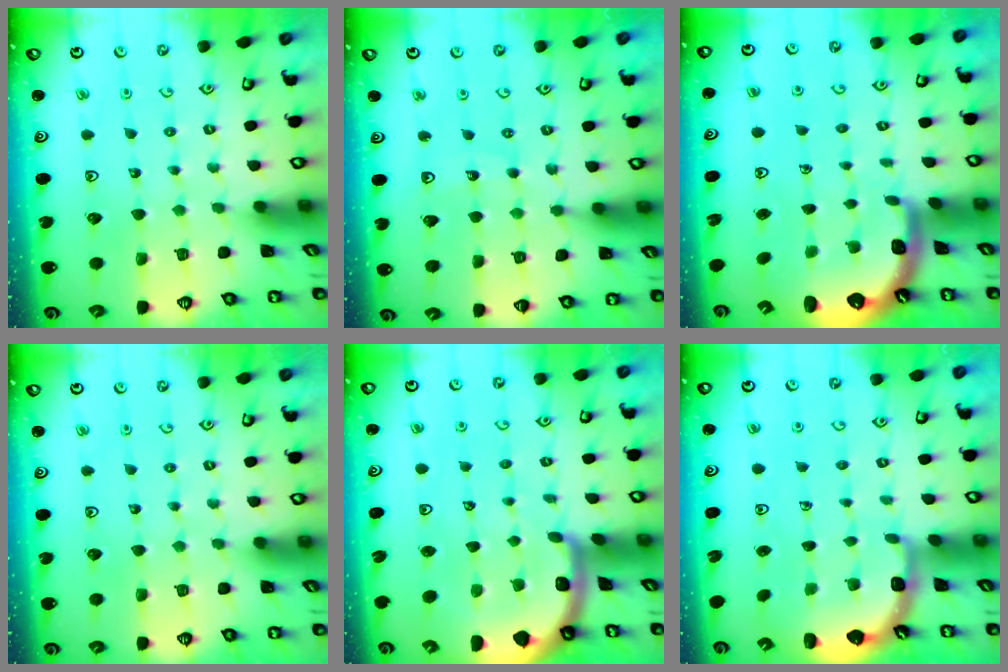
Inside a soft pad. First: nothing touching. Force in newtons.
{"total": 8.2, "press": 7.7, "slide": 2.6}
{"total": 1.5, "press": 1.3, "slide": 0.6}
{"total": 0.0}
{"total": 4.5, "press": 4.4, "slide": 0.8}
{"total": 2.2, "press": 1.8, "slide": 1.3}